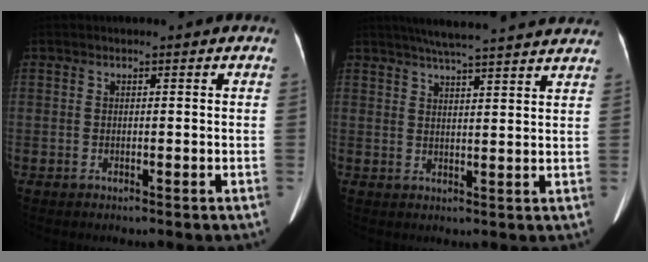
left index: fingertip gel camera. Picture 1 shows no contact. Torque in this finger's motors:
{"motor_torque": [0.29, -0.64, 0.02, 0.03]}